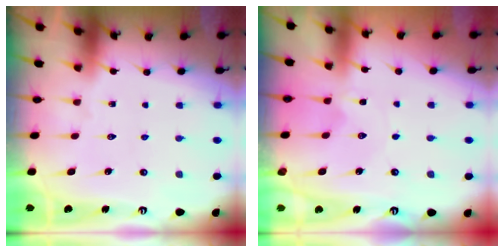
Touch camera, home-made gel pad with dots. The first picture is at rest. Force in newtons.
{"total": 0.0}